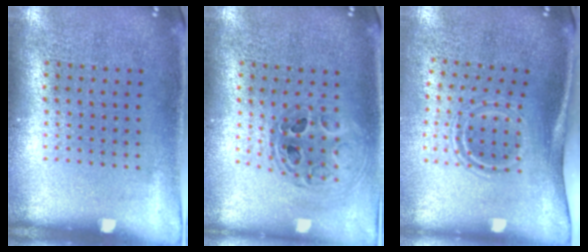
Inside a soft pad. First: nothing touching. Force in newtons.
{"total": 0.8, "press": 0.7, "slide": 0.2}
{"total": 1.9, "press": 1.1, "slide": 1.5}